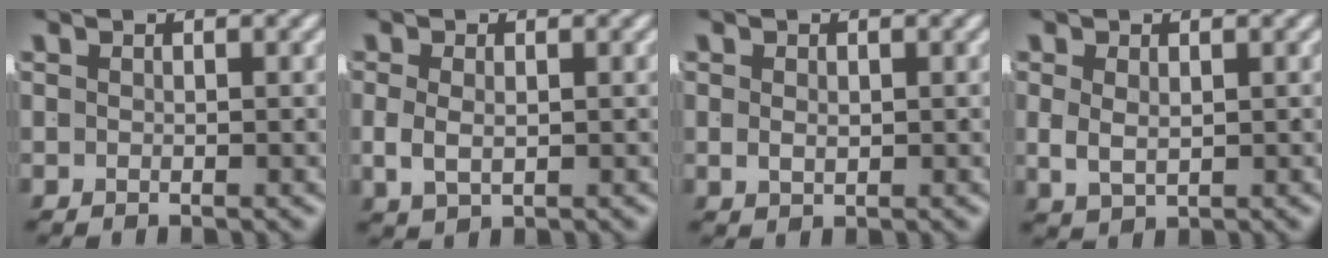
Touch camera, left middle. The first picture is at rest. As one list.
[{"total": 2.0, "force": [0.0, 1.3, 1.5], "torque": [-0.037, -0.006, 0.011]}, {"total": 0.8, "force": [0.2, 0.4, 0.6], "torque": [-0.009, -0.001, 0.013]}, {"total": 2.3, "force": [0.4, 1.7, 1.6], "torque": [-0.037, -0.006, 0.019]}]